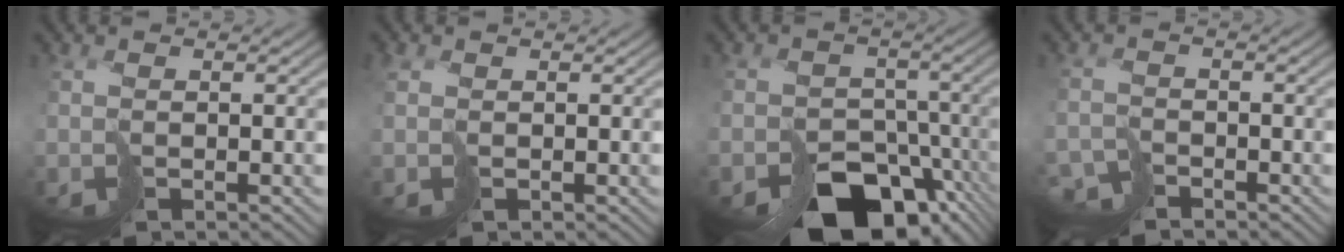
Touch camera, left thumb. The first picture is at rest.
{"total": 0.9, "force": [0.2, 0.9, 0.2], "torque": [-0.011, -0.004, 0.002]}
{"total": 12.5, "force": [-8.4, 7.7, 5.0], "torque": [-0.077, -0.039, -0.109]}
{"total": 3.4, "force": [-3.3, 0.7, -0.1], "torque": [0.015, -0.006, -0.069]}